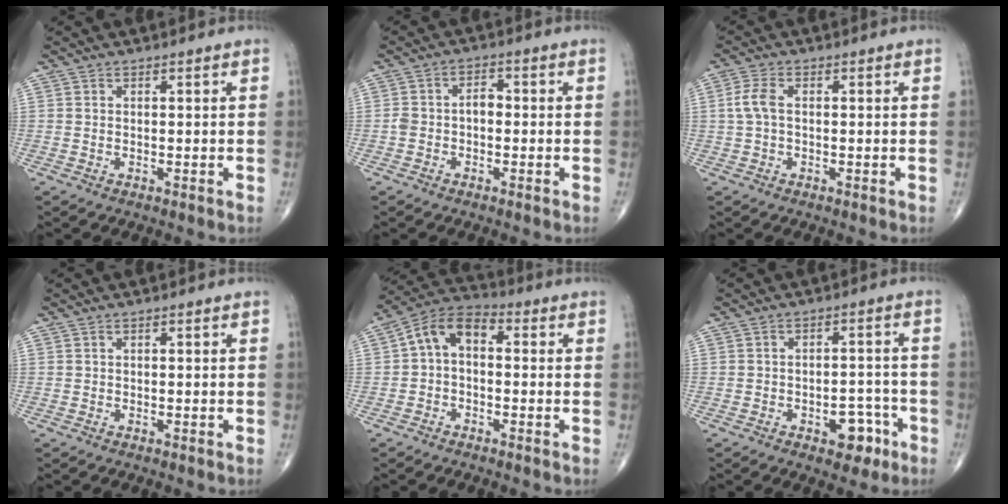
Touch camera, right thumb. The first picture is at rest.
{"total": 5.0, "force": [-1.0, 3.2, 3.7], "torque": [-0.069, 0.026, -0.024]}
{"total": 3.8, "force": [0.2, 2.1, 3.2], "torque": [-0.082, 0.010, 0.001]}
{"total": 0.0}
{"total": 8.3, "force": [0.4, 5.2, 6.4], "torque": [-0.101, 0.032, -0.011]}
{"total": 6.6, "force": [-3.2, 3.8, 4.3], "torque": [-0.033, 0.029, -0.040]}